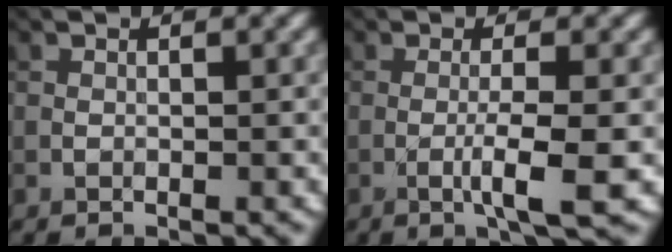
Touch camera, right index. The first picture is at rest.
{"total": 3.3, "force": [-0.8, 0.4, 3.2], "torque": [-0.054, -0.002, -0.018]}